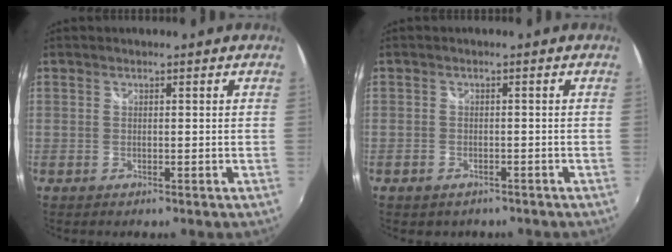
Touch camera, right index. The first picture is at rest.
{"total": 2.6, "force": [-1.6, 2.0, 0.6], "torque": [-0.020, -0.003, -0.022]}